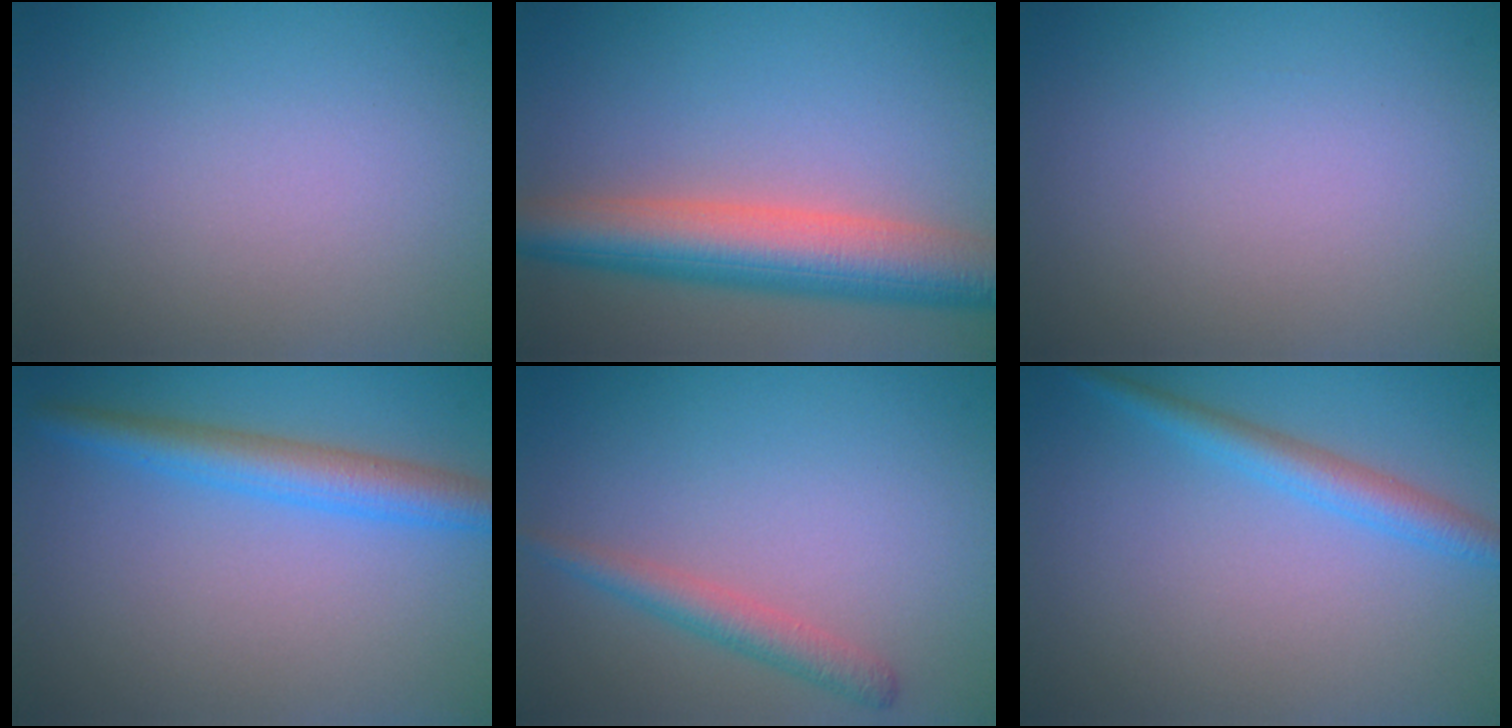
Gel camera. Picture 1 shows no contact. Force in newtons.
{"total": 7.7, "press": 7.7, "slide": 0.4}
{"total": 0.0}
{"total": 3.8, "press": 3.8, "slide": 0.1}
{"total": 2.2, "press": 2.2, "slide": 0.1}
{"total": 2.5, "press": 2.5, "slide": 0.1}